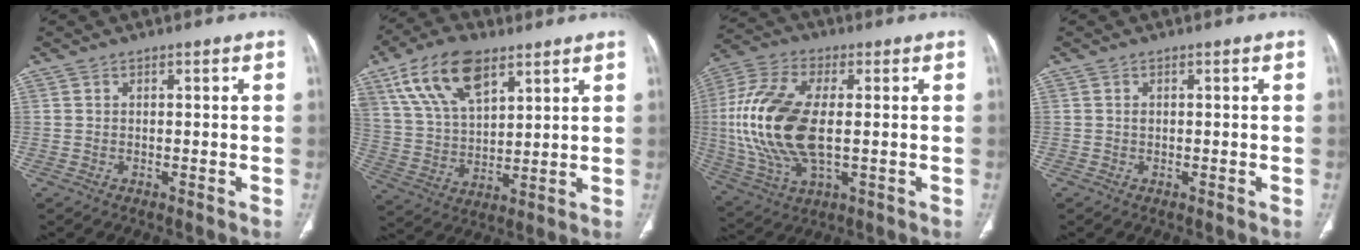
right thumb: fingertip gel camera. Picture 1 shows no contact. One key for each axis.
{"total": 15.8, "fx": 8.7, "fy": 8.0, "fz": 10.4, "tx": -0.176, "ty": -0.022, "tz": 0.168}
{"total": 19.4, "fx": 0.3, "fy": 9.7, "fz": 16.8, "tx": -0.370, "ty": -0.001, "tz": 0.009}
{"total": 0.5, "fx": 0.0, "fy": 0.5, "fz": 0.2, "tx": 0.000, "ty": 0.002, "tz": 0.000}